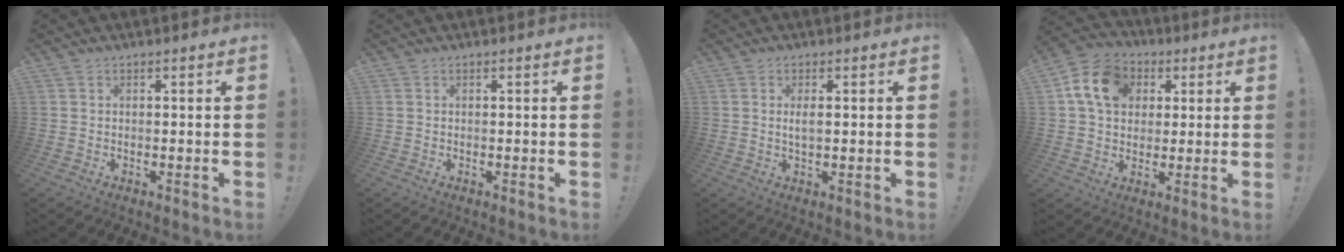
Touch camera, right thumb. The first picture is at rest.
{"total": 0.0}
{"total": 2.4, "force": [0.2, 0.6, 2.3], "torque": [-0.032, -0.005, 0.001]}
{"total": 14.1, "force": [4.2, 11.1, 7.8], "torque": [-0.122, 0.008, 0.086]}